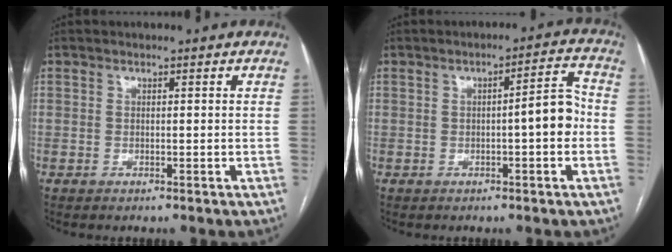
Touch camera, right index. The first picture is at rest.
{"total": 5.4, "force": [-0.7, 0.9, 5.3], "torque": [-0.068, 0.018, -0.012]}